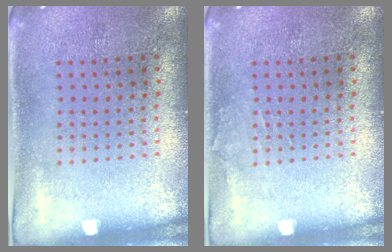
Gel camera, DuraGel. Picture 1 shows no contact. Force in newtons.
{"total": 0.6, "press": 0.6, "slide": 0.1}